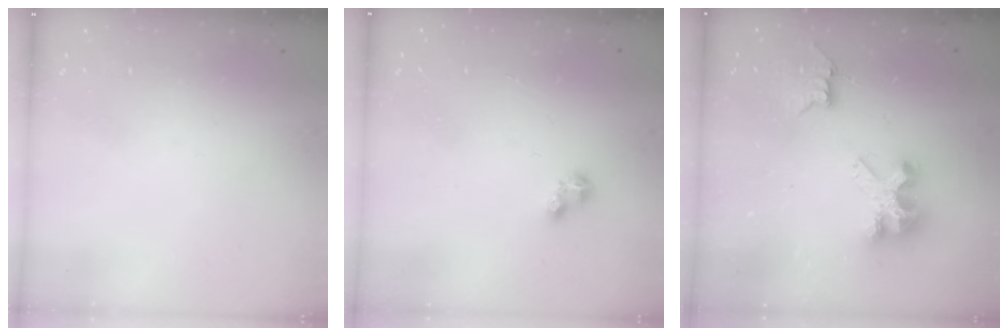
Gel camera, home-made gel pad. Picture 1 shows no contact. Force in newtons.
{"total": 2.8, "press": 2.8, "slide": 0.4}
{"total": 7.8, "press": 7.8, "slide": 0.3}